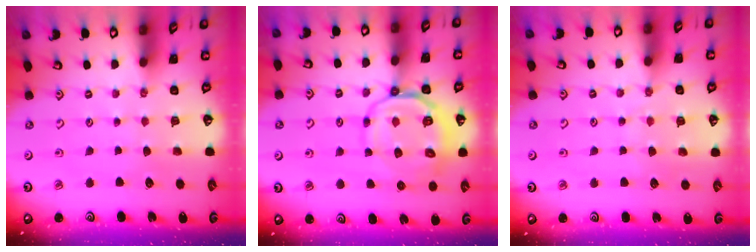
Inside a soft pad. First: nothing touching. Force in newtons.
{"total": 11.3, "press": 11.1, "slide": 2.3}
{"total": 4.3, "press": 4.3, "slide": 0.5}